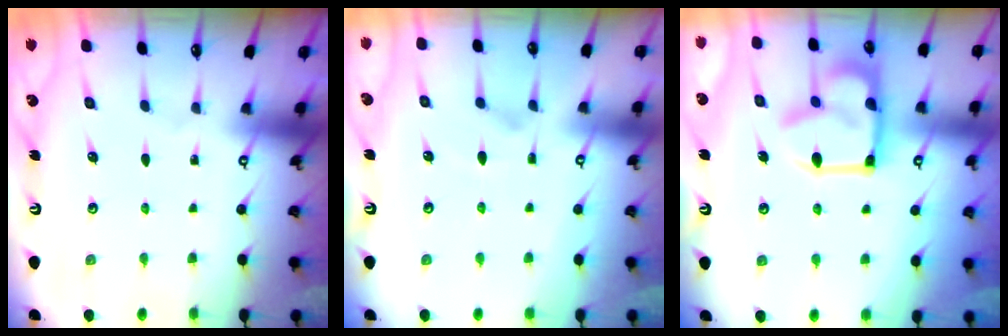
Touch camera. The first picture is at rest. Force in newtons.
{"total": 2.2, "press": 1.7, "slide": 1.4}
{"total": 13.8, "press": 13.8, "slide": 1.2}